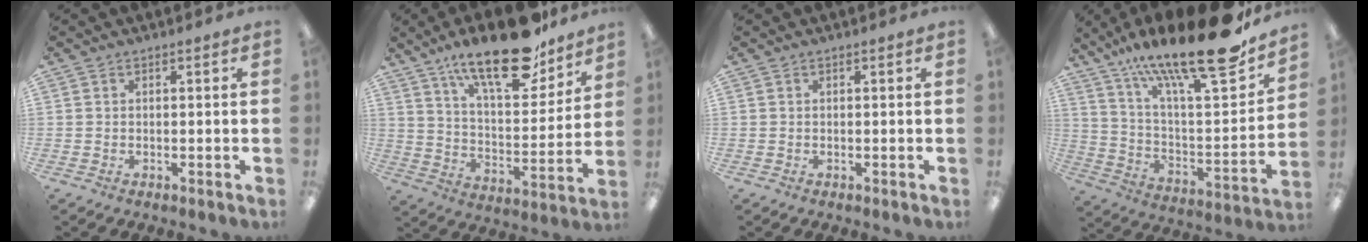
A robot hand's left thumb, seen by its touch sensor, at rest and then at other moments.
{"total": 20.6, "force": [14.9, 7.0, 12.4], "torque": [-0.200, -0.093, 0.253]}
{"total": 0.0}
{"total": 25.0, "force": [19.0, 4.7, 15.6], "torque": [-0.237, -0.133, 0.303]}